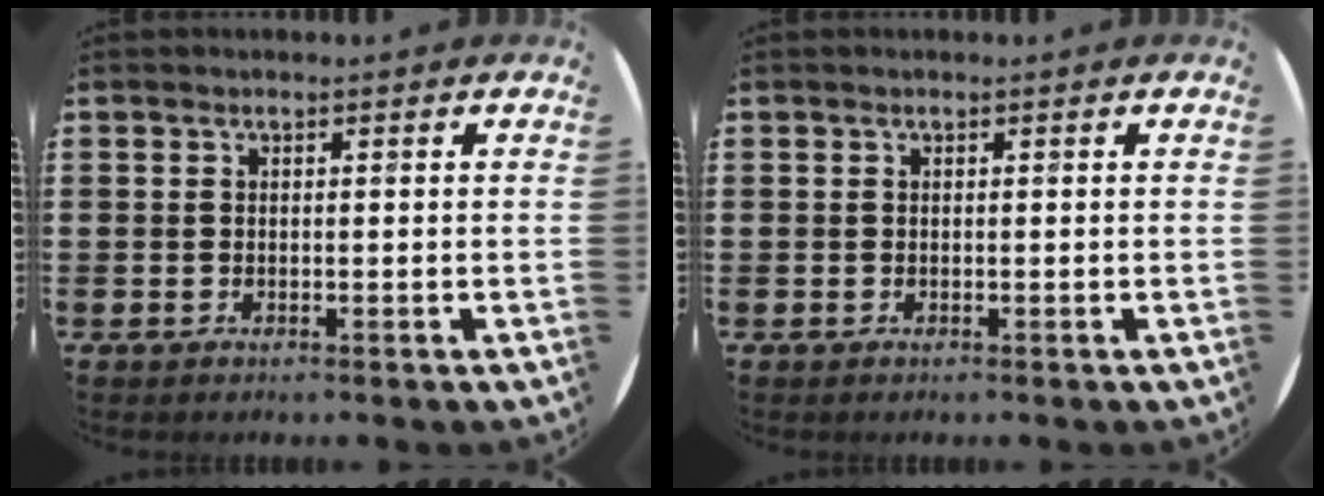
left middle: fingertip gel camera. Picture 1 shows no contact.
{"total": 0.0}